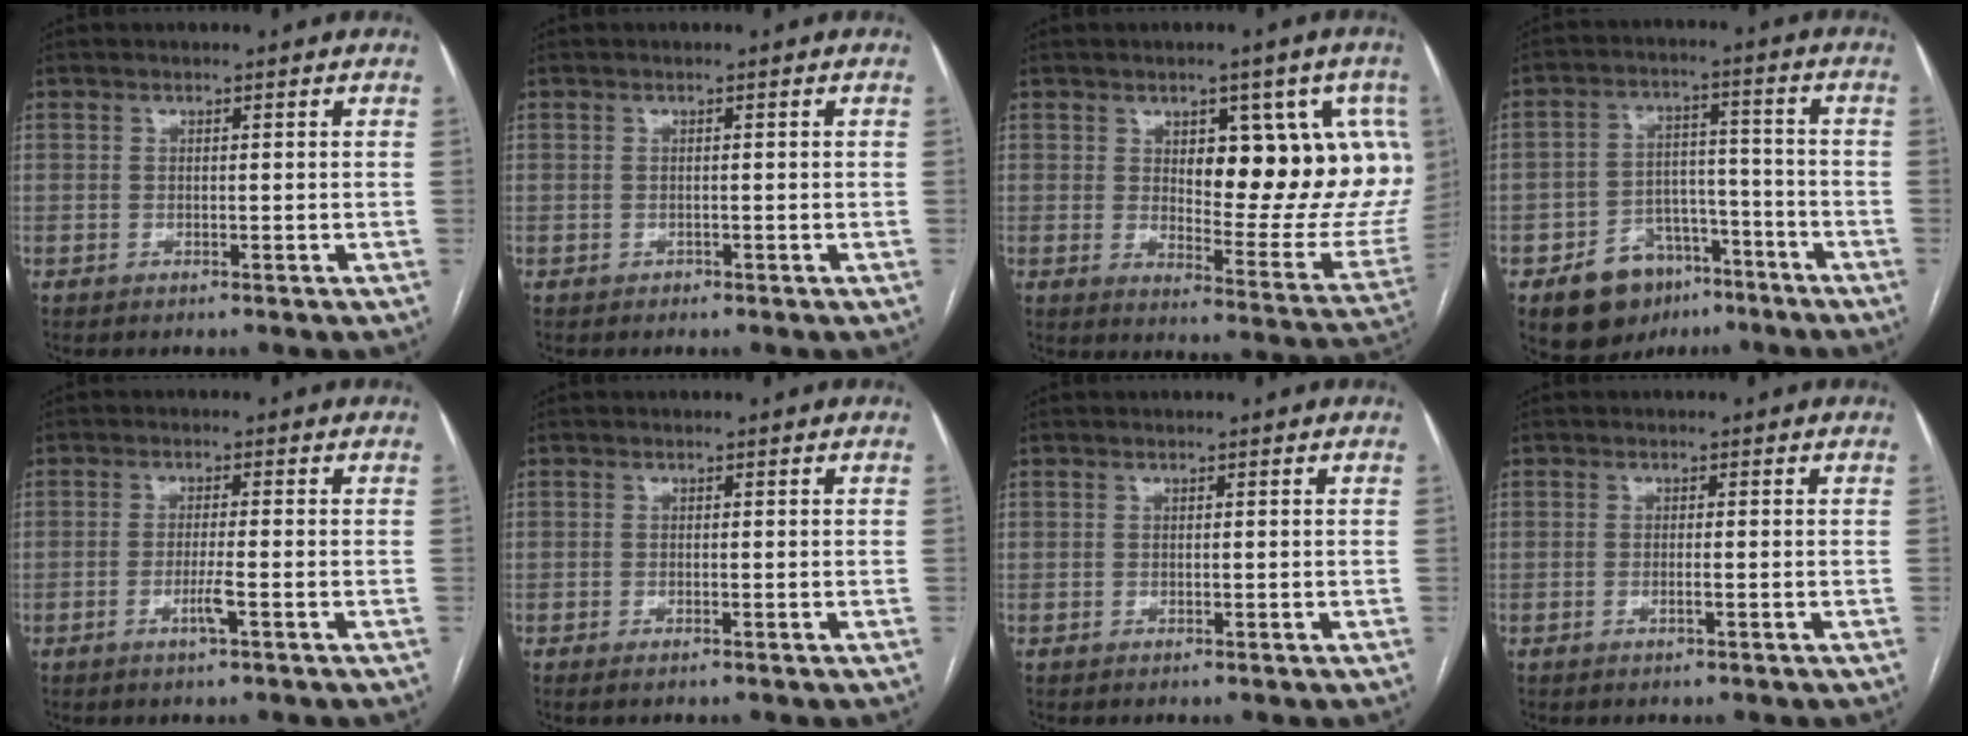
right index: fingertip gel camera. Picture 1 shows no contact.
{"total": 0.7, "force": [-0.5, 0.5, 0.0], "torque": [-0.003, 0.002, -0.011]}
{"total": 17.5, "force": [4.6, 6.8, 15.4], "torque": [-0.175, 0.003, 0.068]}
{"total": 10.2, "force": [-6.2, 6.8, 4.5], "torque": [-0.074, 0.024, -0.090]}
{"total": 2.8, "force": [-1.2, -0.2, 2.5], "torque": [-0.049, -0.005, -0.024]}
{"total": 0.7, "force": [-0.5, 0.0, 0.5], "torque": [-0.011, -0.003, -0.006]}
{"total": 0.0}
{"total": 0.9, "force": [-0.4, 0.0, 0.8], "torque": [-0.018, -0.001, -0.006]}